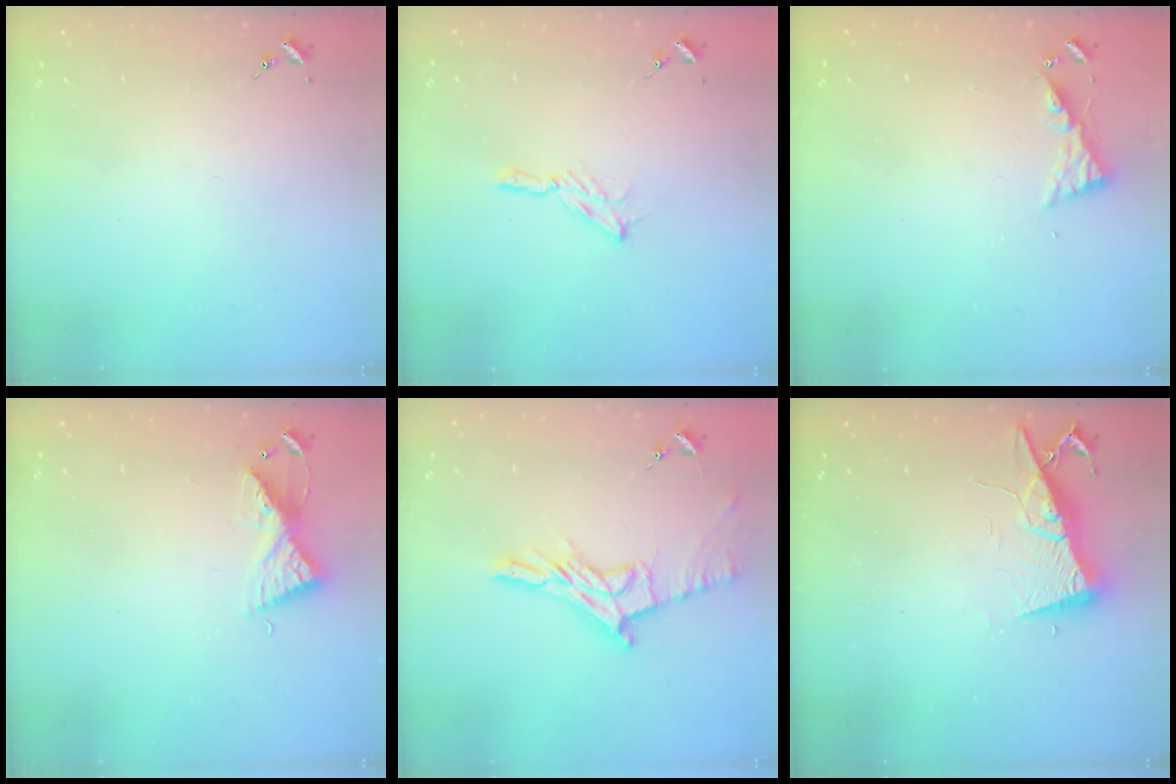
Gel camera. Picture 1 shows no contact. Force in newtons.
{"total": 6.1, "press": 6.1, "slide": 0.3}
{"total": 5.4, "press": 5.4, "slide": 0.5}
{"total": 8.4, "press": 8.4, "slide": 0.3}
{"total": 12.6, "press": 12.5, "slide": 1.1}
{"total": 9.1, "press": 9.1, "slide": 0.9}